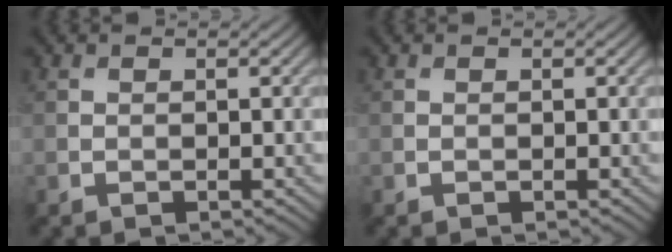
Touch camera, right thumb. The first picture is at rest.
{"total": 0.0}